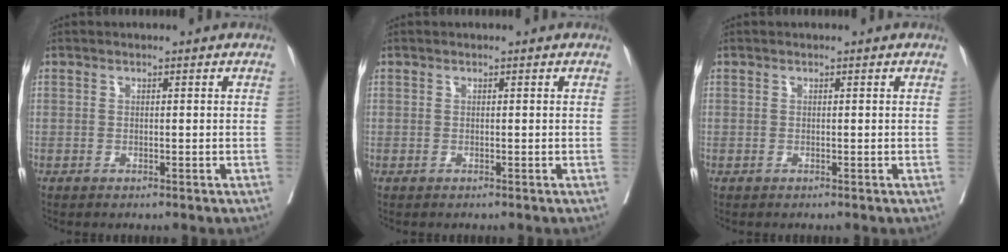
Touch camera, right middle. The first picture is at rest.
{"total": 0.0}
{"total": 0.0}